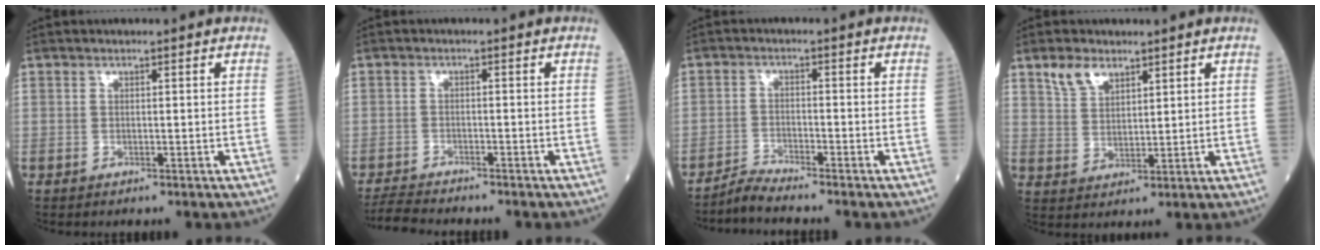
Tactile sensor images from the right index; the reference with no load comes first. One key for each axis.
{"total": 4.6, "fx": -4.4, "fy": -0.1, "fz": 1.1, "tx": -0.019, "ty": -0.020, "tz": -0.076}
{"total": 3.2, "fx": -3.0, "fy": -1.0, "fz": 0.1, "tx": -0.010, "ty": -0.020, "tz": -0.059}
{"total": 4.8, "fx": 3.4, "fy": 2.4, "fz": 2.4, "tx": -0.054, "ty": 0.006, "tz": 0.076}